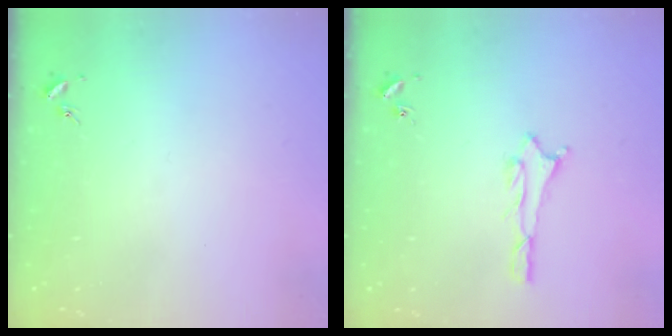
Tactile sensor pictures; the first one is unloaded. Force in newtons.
{"total": 1.1, "press": 1.1, "slide": 0.1}